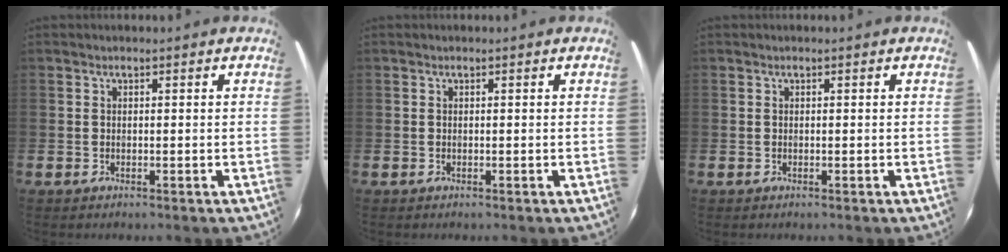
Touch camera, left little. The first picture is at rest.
{"total": 0.0}
{"total": 0.0}